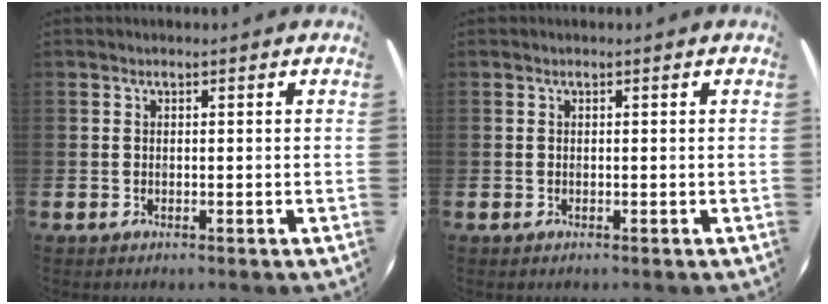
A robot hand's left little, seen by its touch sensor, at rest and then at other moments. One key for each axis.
{"total": 0.0}